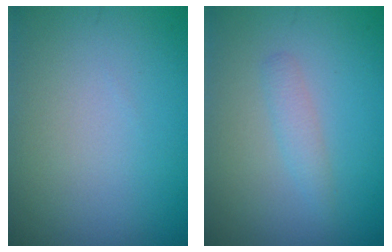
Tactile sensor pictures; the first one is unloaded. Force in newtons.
{"total": 1.4, "press": 1.4, "slide": 0.1}